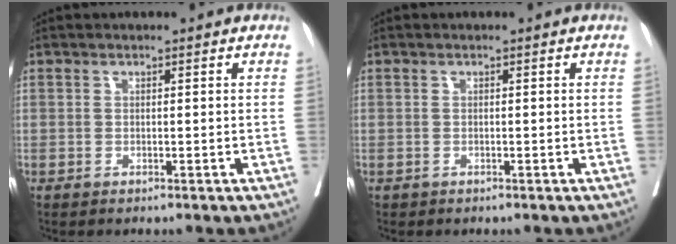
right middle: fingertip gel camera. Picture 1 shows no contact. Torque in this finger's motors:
{"motor_torque": [-0.25, -0.23, -0.13, -0.03]}